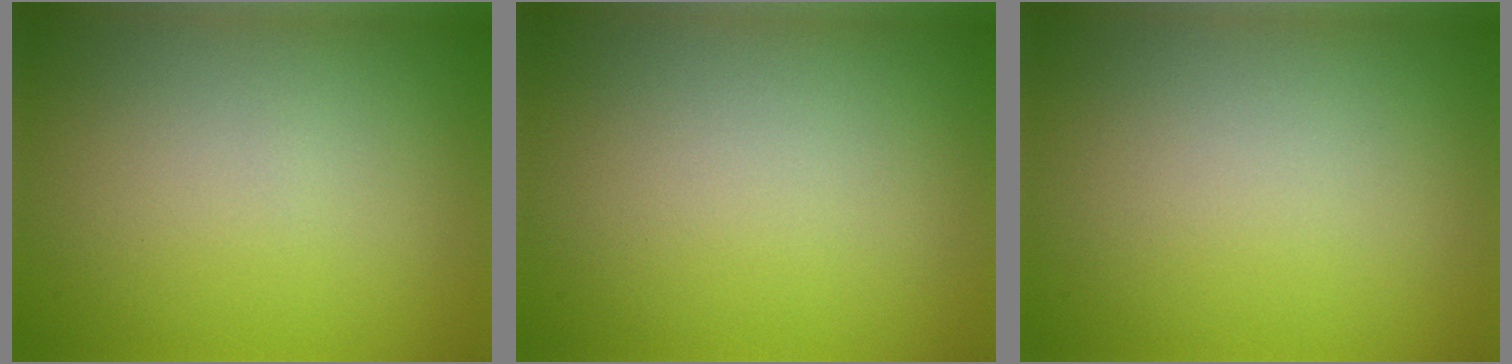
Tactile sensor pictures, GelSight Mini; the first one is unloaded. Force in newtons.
{"total": 0.0}
{"total": 0.0}